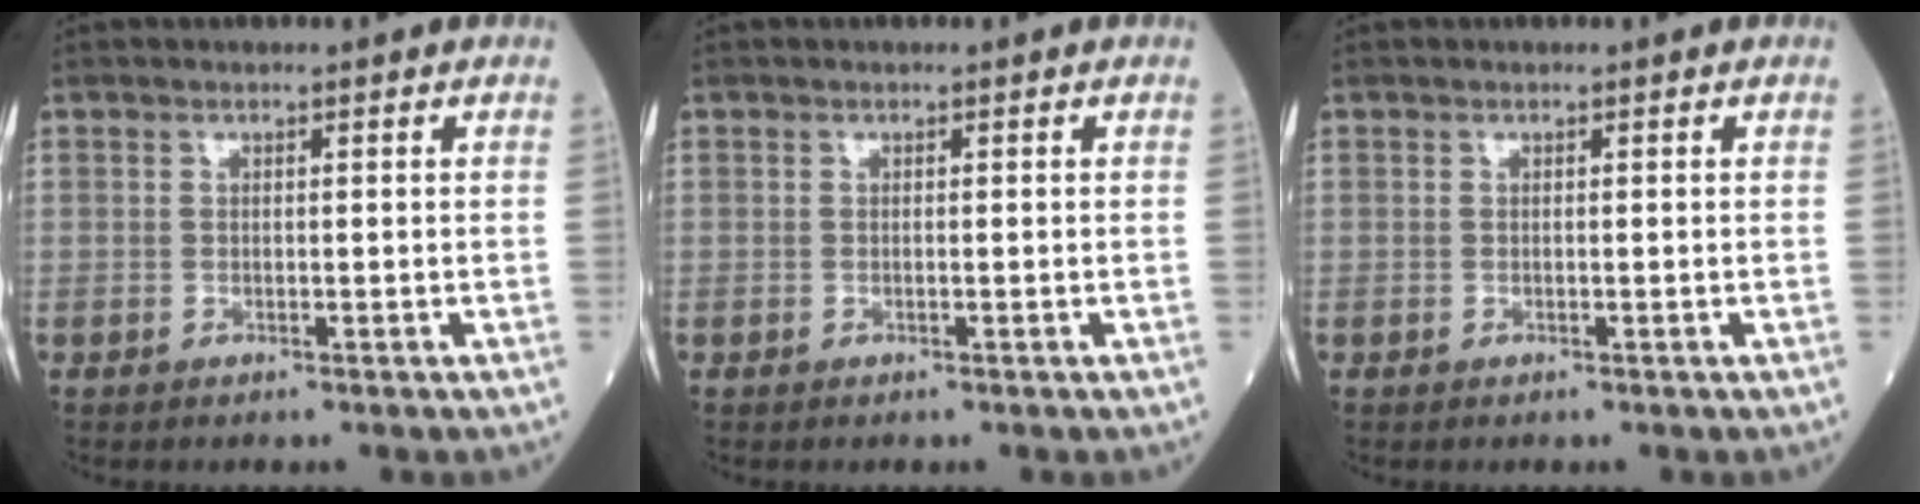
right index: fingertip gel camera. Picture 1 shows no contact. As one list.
[{"total": 0.0}, {"total": 0.0}]